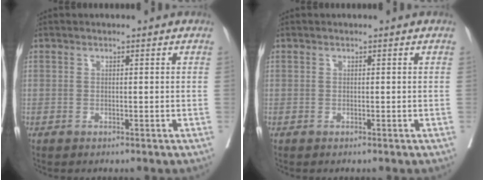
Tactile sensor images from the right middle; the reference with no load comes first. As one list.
[{"total": 0.0}]